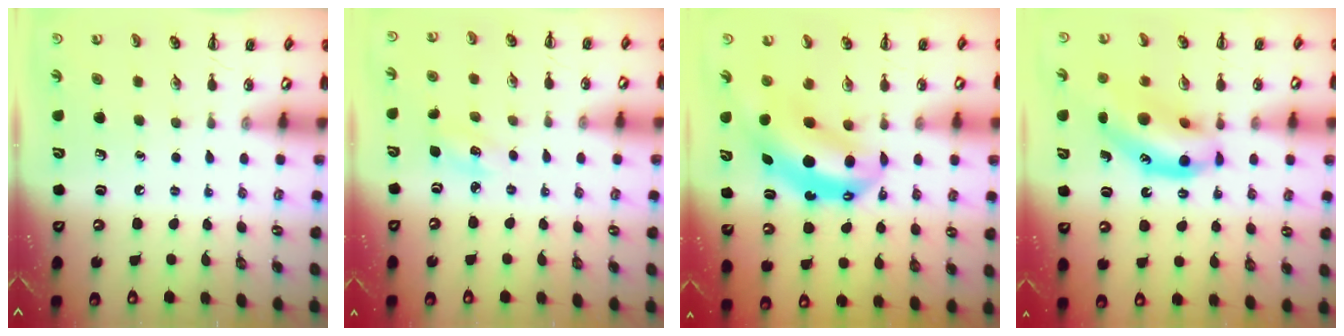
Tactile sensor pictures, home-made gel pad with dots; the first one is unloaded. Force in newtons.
{"total": 3.9, "press": 3.7, "slide": 1.1}
{"total": 8.2, "press": 8.0, "slide": 1.9}
{"total": 13.0, "press": 12.6, "slide": 3.2}